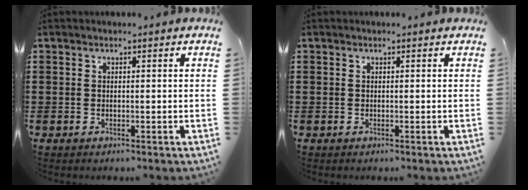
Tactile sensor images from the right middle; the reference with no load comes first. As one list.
[{"total": 0.0}]